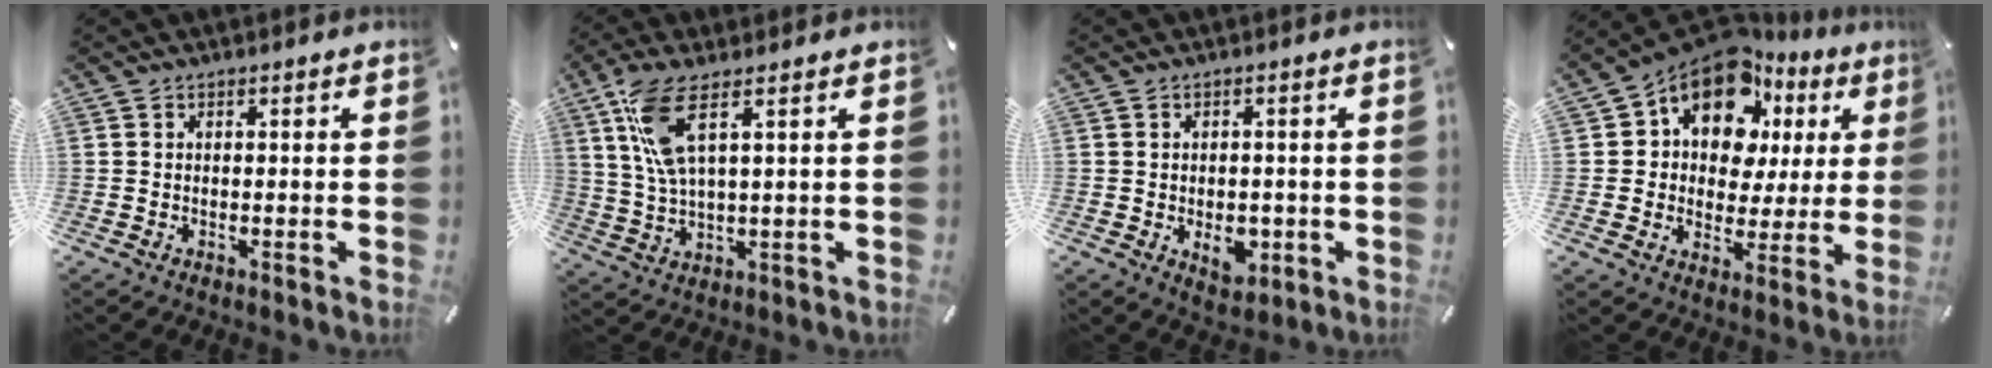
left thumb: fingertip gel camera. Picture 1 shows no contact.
{"total": 10.0, "force": [4.3, 3.2, 8.4], "torque": [-0.184, -0.002, 0.077]}
{"total": 5.3, "force": [-1.4, 3.8, 3.5], "torque": [-0.038, -0.004, -0.025]}
{"total": 15.5, "force": [9.2, 9.7, 7.8], "torque": [-0.150, -0.053, 0.167]}